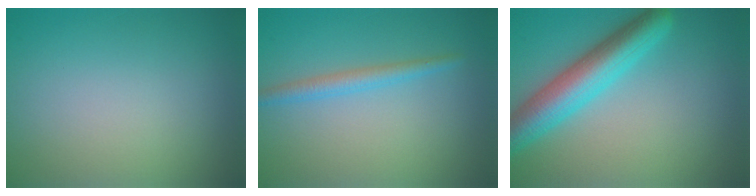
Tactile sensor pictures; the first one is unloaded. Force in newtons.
{"total": 2.1, "press": 2.0, "slide": 0.2}
{"total": 6.5, "press": 6.5, "slide": 0.3}